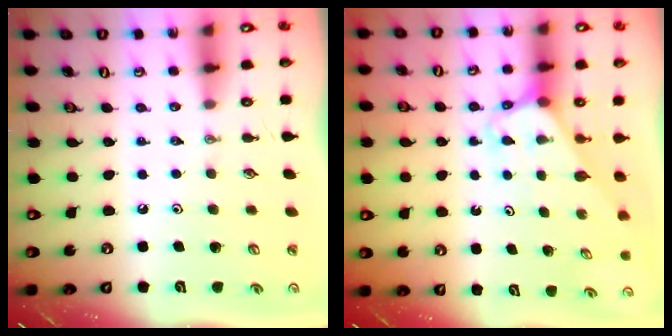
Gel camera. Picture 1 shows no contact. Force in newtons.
{"total": 3.1, "press": 3.1, "slide": 0.2}